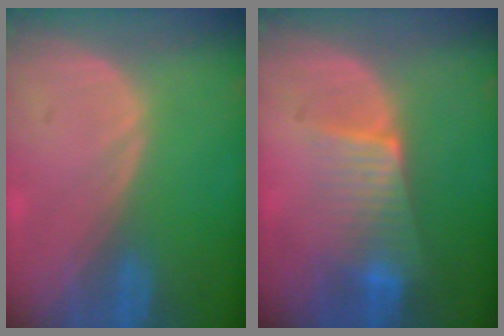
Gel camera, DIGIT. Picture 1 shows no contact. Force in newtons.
{"total": 6.7, "press": 5.9, "slide": 3.1}